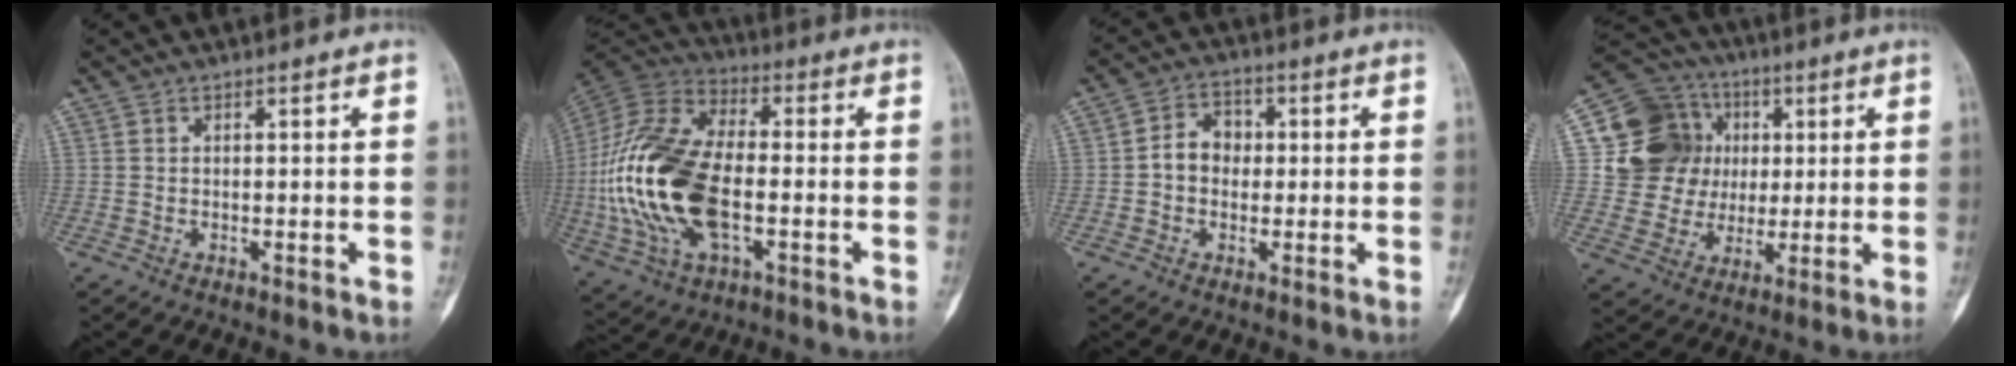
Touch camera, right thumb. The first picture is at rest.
{"total": 24.3, "force": [-3.7, 12.8, 20.4], "torque": [-0.441, 0.008, -0.065]}
{"total": 5.5, "force": [-0.1, 4.5, 3.2], "torque": [-0.031, 0.018, -0.012]}
{"total": 14.8, "force": [2.7, 14.0, 4.2], "torque": [-0.028, 0.020, 0.054]}